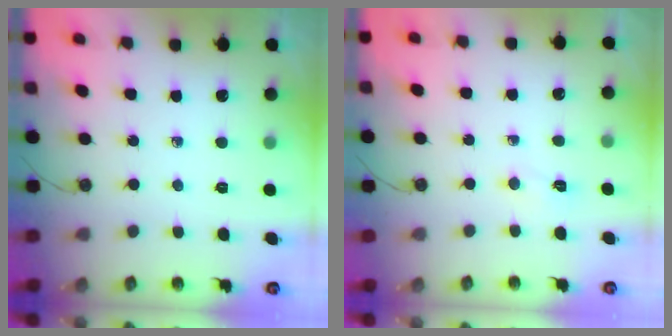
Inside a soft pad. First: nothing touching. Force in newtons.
{"total": 2.8, "press": 2.7, "slide": 0.5}